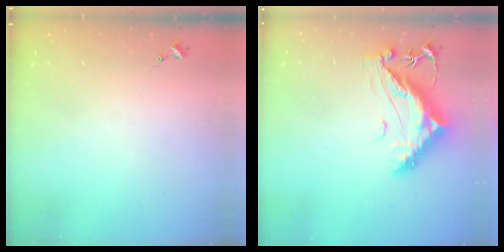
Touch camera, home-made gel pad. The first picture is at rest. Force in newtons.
{"total": 13.0, "press": 12.9, "slide": 1.6}